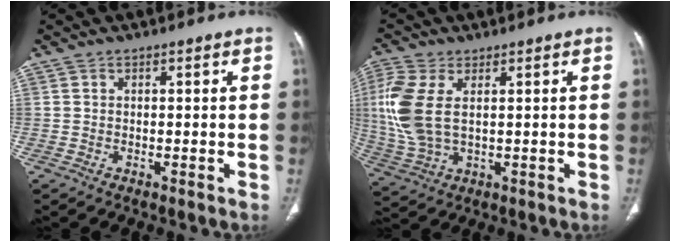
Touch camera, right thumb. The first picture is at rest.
{"total": 12.2, "force": [2.3, 6.6, 9.9], "torque": [-0.255, 0.000, 0.055]}